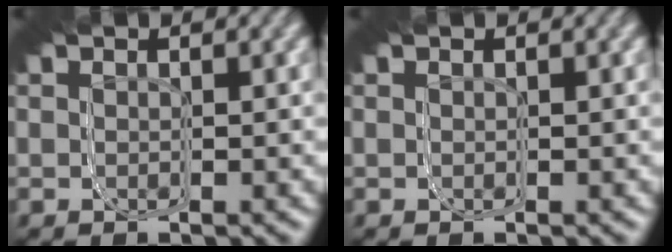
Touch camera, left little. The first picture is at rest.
{"total": 0.0}